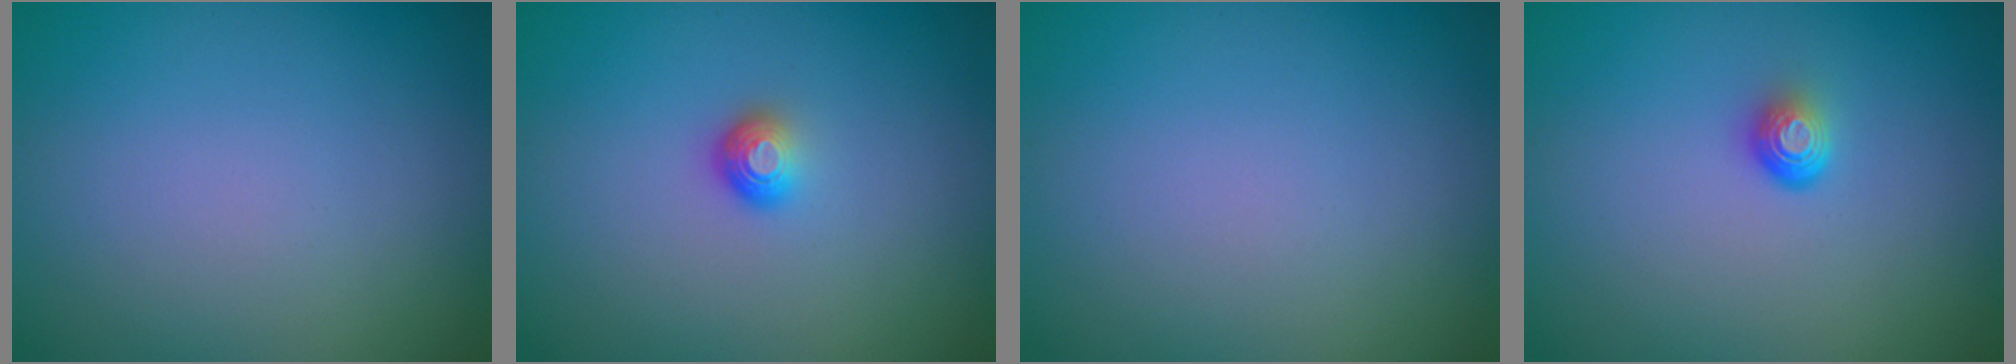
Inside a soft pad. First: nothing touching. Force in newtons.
{"total": 1.5, "press": 1.1, "slide": 1.1}
{"total": 0.0}
{"total": 1.5, "press": 0.9, "slide": 1.2}